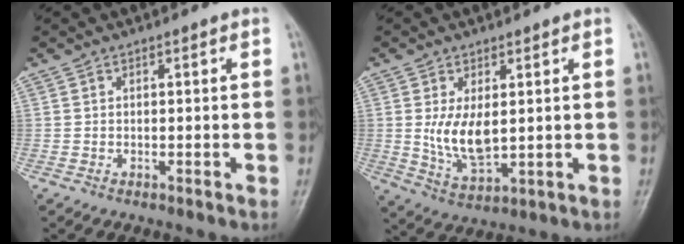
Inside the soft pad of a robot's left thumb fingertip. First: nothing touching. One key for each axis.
{"total": 7.5, "fx": 1.0, "fy": 3.8, "fz": 6.4, "tx": -0.113, "ty": -0.018, "tz": 0.032}